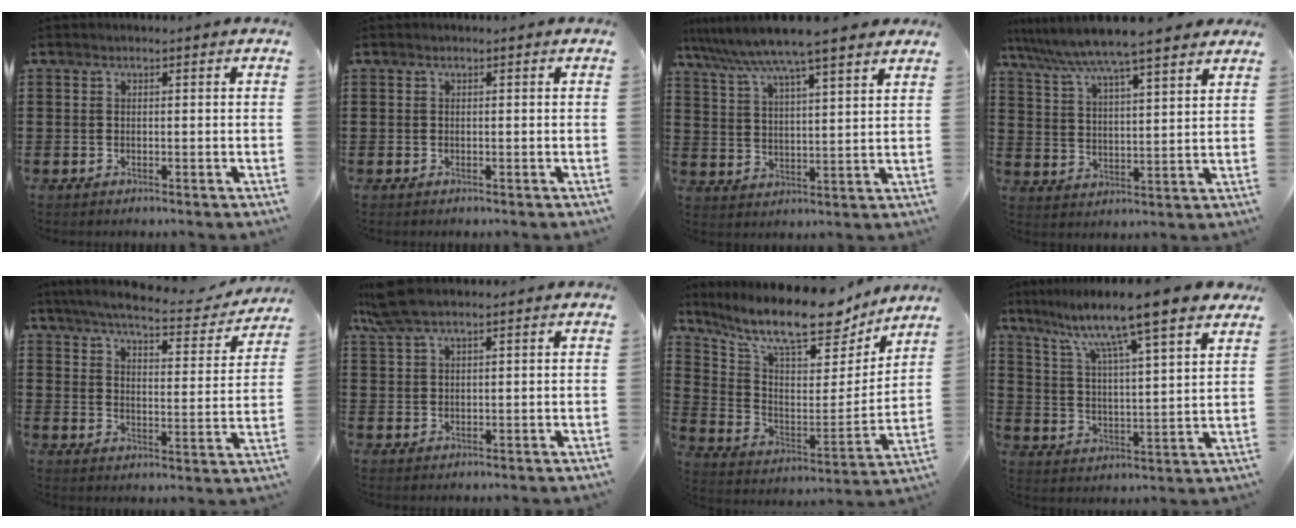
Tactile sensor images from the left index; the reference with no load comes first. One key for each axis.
{"total": 0.0}
{"total": 7.3, "fx": 6.4, "fy": -0.1, "fz": 3.5, "tx": -0.093, "ty": -0.029, "tz": 0.107}
{"total": 6.6, "fx": 5.9, "fy": -0.1, "fz": 3.0, "tx": -0.082, "ty": -0.030, "tz": 0.098}
{"total": 5.8, "fx": 5.2, "fy": 0.3, "fz": 2.4, "tx": -0.072, "ty": -0.031, "tz": 0.085}
{"total": 5.2, "fx": 3.9, "fy": 1.0, "fz": 3.3, "tx": -0.081, "ty": -0.003, "tz": 0.070}
{"total": 12.8, "fx": 10.7, "fy": 2.7, "fz": 6.4, "tx": -0.152, "ty": -0.074, "tz": 0.183}
{"total": 9.4, "fx": 7.7, "fy": -0.4, "fz": 5.3, "tx": -0.124, "ty": -0.055, "tz": 0.120}